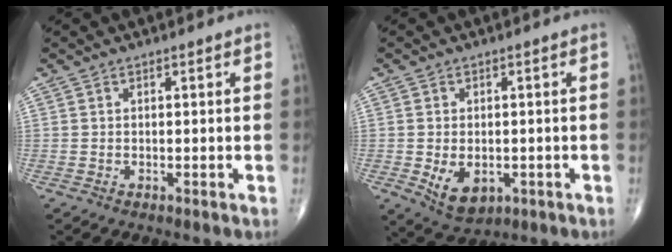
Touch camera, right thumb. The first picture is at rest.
{"total": 6.9, "force": [-1.7, 4.5, 4.9], "torque": [-0.070, -0.004, -0.013]}